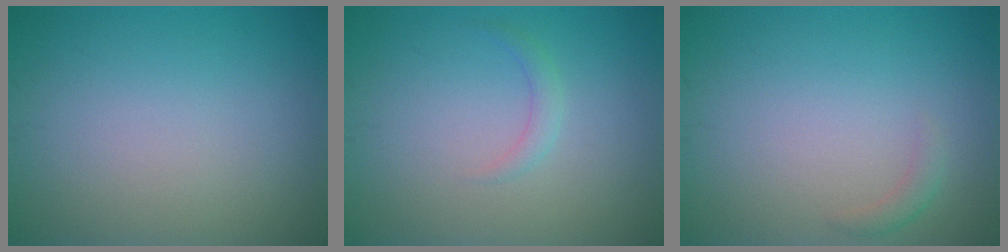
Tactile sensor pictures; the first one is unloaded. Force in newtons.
{"total": 1.1, "press": 1.1, "slide": 0.1}
{"total": 1.0, "press": 1.0, "slide": 0.1}